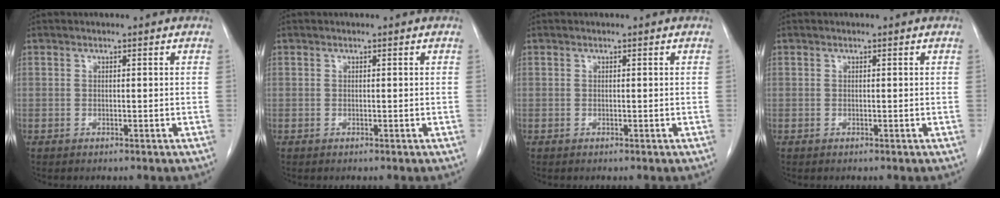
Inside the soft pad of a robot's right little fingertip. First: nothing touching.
{"total": 0.0}
{"total": 0.0}
{"total": 0.0}